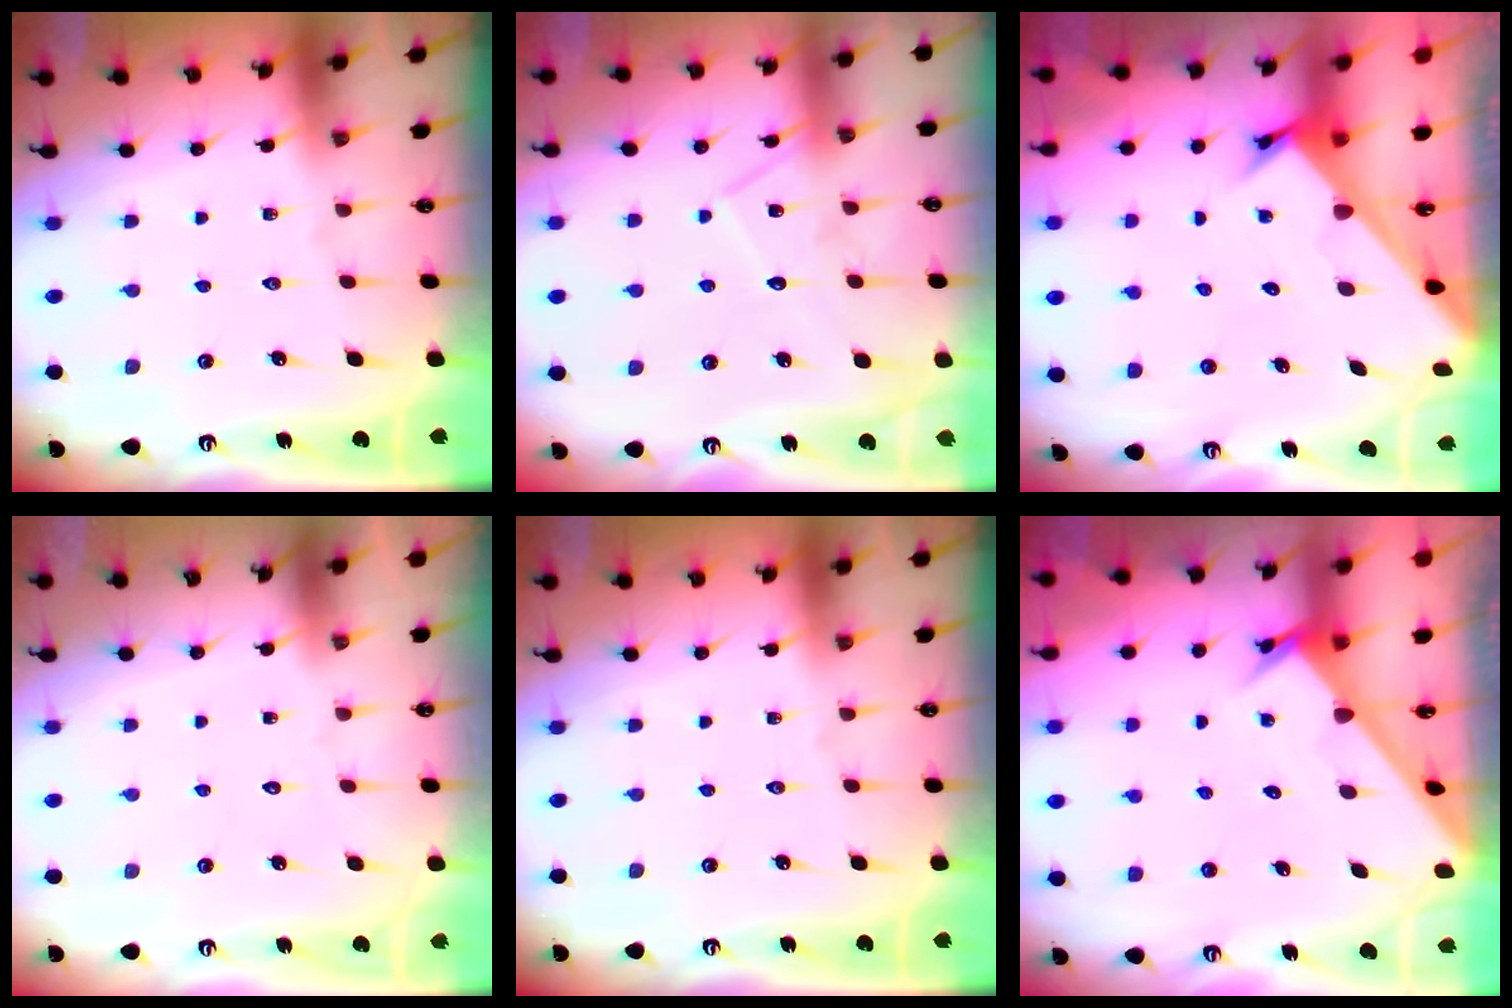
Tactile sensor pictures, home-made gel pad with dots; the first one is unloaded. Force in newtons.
{"total": 10.1, "press": 10.0, "slide": 0.8}
{"total": 2.7, "press": 2.7, "slide": 0.3}
{"total": 1.6, "press": 1.6, "slide": 0.1}
{"total": 0.0}
{"total": 2.9, "press": 2.9, "slide": 0.1}